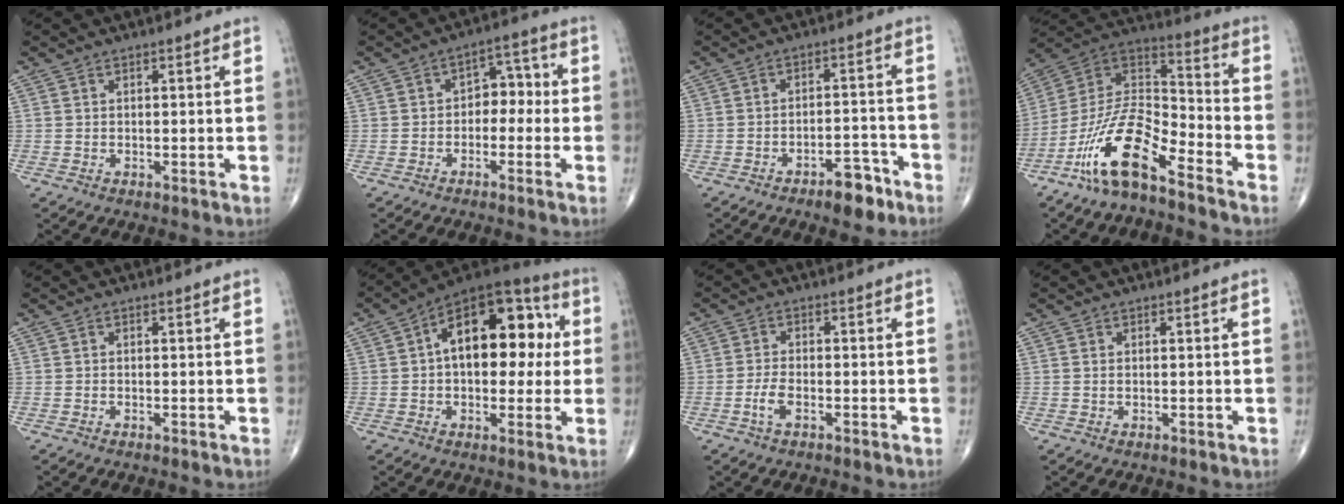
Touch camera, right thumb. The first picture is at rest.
{"total": 4.8, "force": [-0.8, 3.4, 3.3], "torque": [-0.017, 0.026, -0.024]}
{"total": 6.4, "force": [-4.4, 2.7, 3.9], "torque": [-0.040, 0.037, -0.062]}
{"total": 16.1, "force": [-10.7, 5.0, 11.0], "torque": [-0.202, 0.081, -0.207]}
{"total": 0.0}
{"total": 19.2, "force": [2.7, 10.8, 15.6], "torque": [-0.194, 0.034, 0.028]}
{"total": 3.1, "force": [-1.5, 1.2, 2.4], "torque": [-0.055, 0.012, -0.031]}
{"total": 0.0}